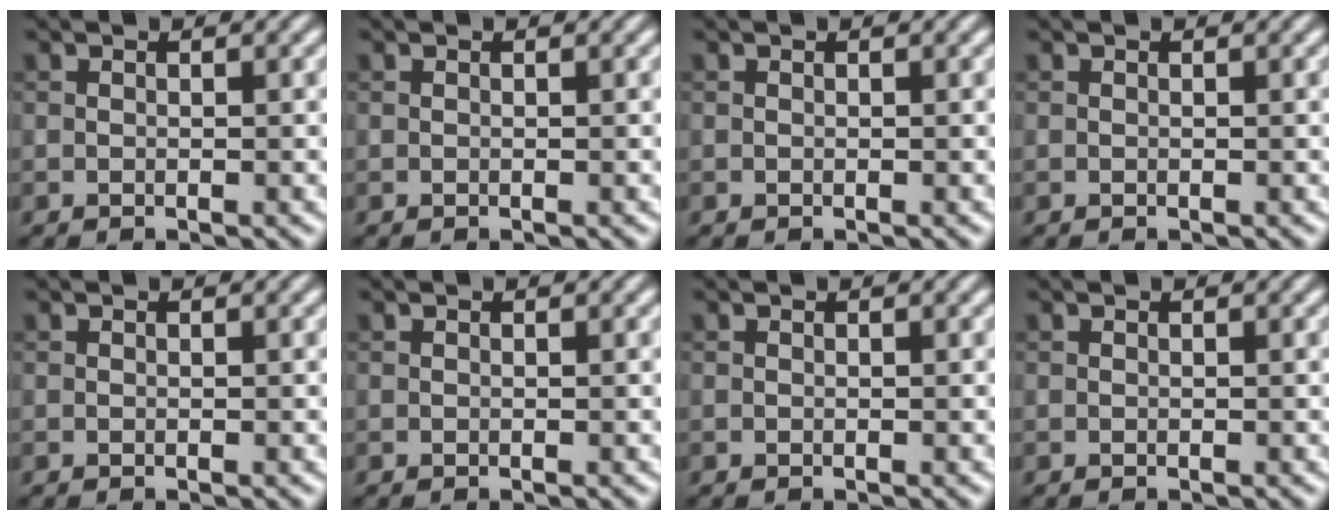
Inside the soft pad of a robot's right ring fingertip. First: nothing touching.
{"total": 0.0}
{"total": 0.0}
{"total": 0.0}
{"total": 0.0}
{"total": 0.0}
{"total": 0.0}
{"total": 0.0}